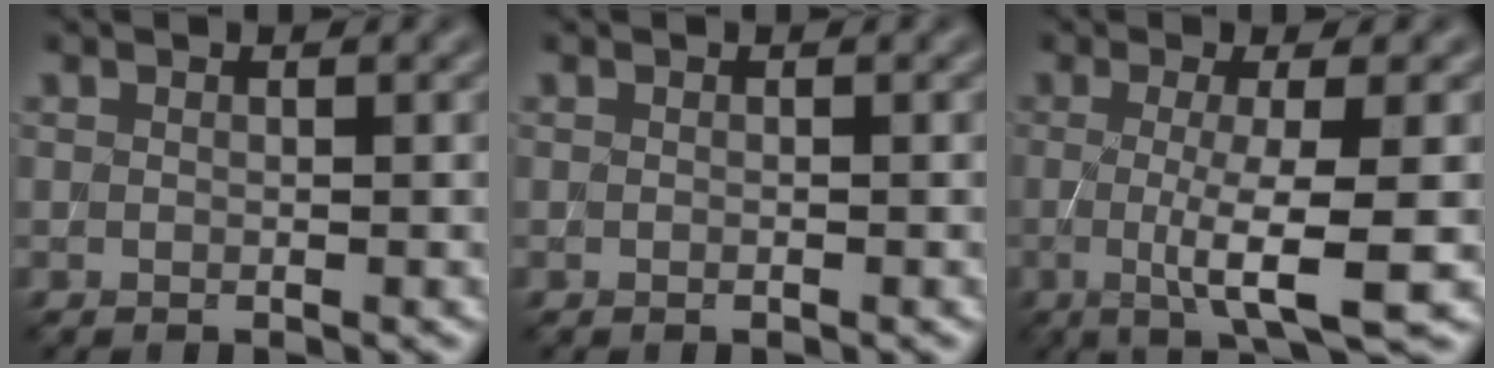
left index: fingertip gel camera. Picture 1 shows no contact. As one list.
[{"total": 0.0}, {"total": 6.5, "force": [-0.8, 1.3, 6.3], "torque": [-0.103, -0.011, -0.015]}]